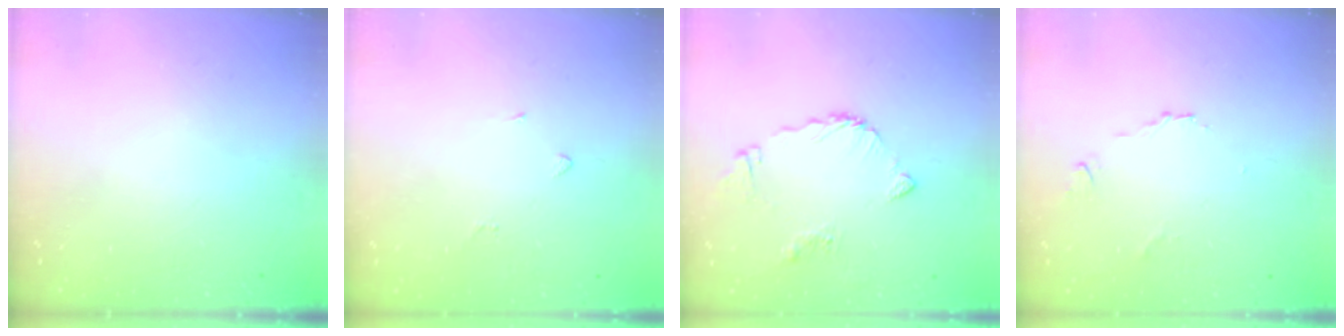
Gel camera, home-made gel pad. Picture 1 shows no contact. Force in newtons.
{"total": 1.9, "press": 1.8, "slide": 0.6}
{"total": 6.7, "press": 6.7, "slide": 0.7}
{"total": 3.0, "press": 3.0, "slide": 0.5}